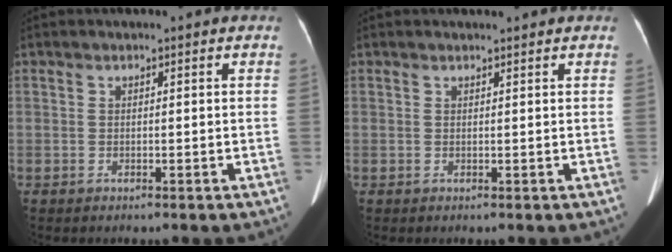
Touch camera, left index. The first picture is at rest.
{"total": 1.1, "force": [1.1, 0.1, 0.3], "torque": [-0.007, 0.006, 0.017]}